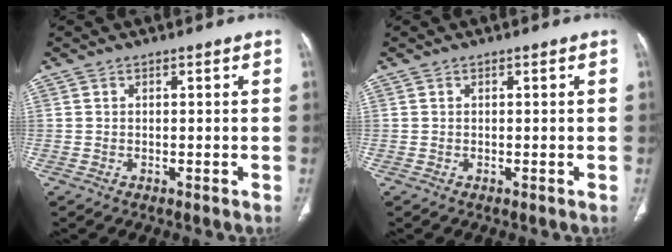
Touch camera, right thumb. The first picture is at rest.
{"total": 0.0}